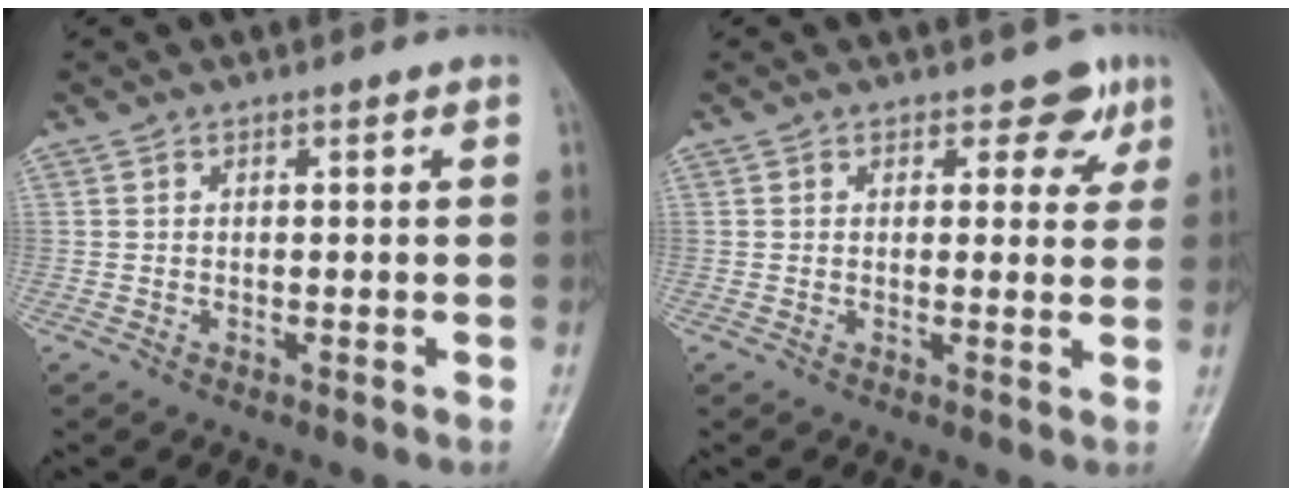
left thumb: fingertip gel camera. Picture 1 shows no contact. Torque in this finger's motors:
{"motor_torque": [-0.15, -0.03, -0.26, 0.07, 0.01]}